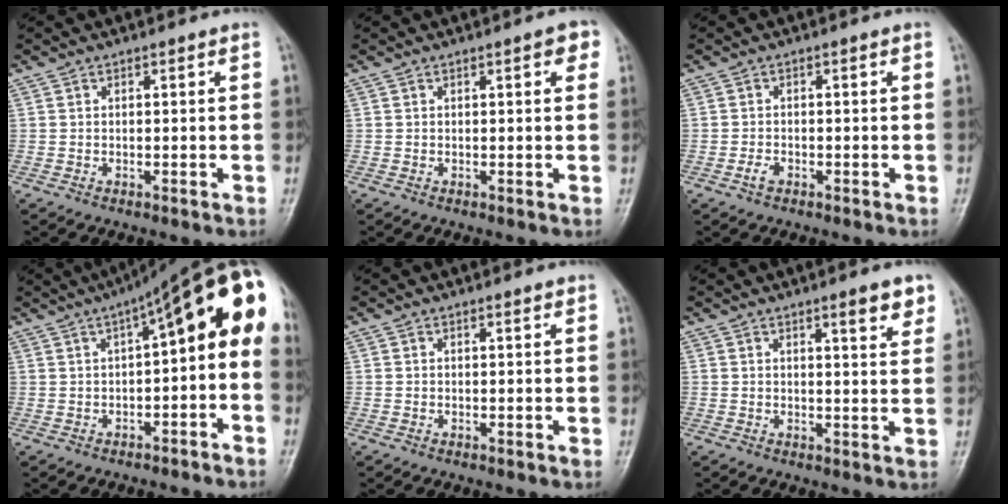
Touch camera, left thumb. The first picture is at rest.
{"total": 2.9, "force": [1.2, 1.1, 2.5], "torque": [-0.021, 0.001, 0.009]}
{"total": 1.8, "force": [-1.0, 1.0, 1.0], "torque": [-0.020, 0.006, -0.021]}
{"total": 16.4, "force": [1.9, 6.1, 15.1], "torque": [-0.185, 0.056, 0.018]}
{"total": 0.7, "force": [0.5, 0.2, 0.4], "torque": [-0.008, -0.002, 0.008]}
{"total": 5.1, "force": [3.2, 1.1, 3.8], "torque": [-0.041, -0.019, 0.043]}